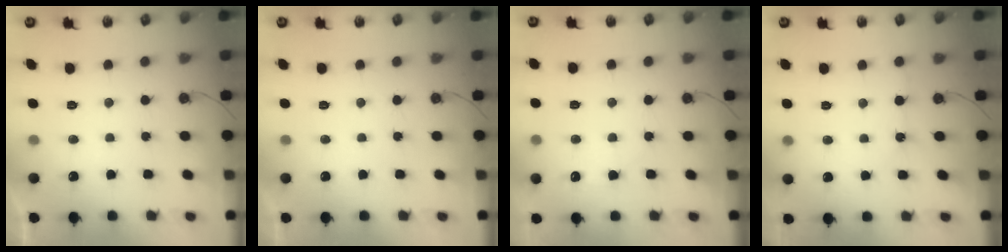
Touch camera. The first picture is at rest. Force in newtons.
{"total": 0.0}
{"total": 3.6, "press": 3.6, "slide": 0.4}
{"total": 3.8, "press": 3.8, "slide": 0.4}